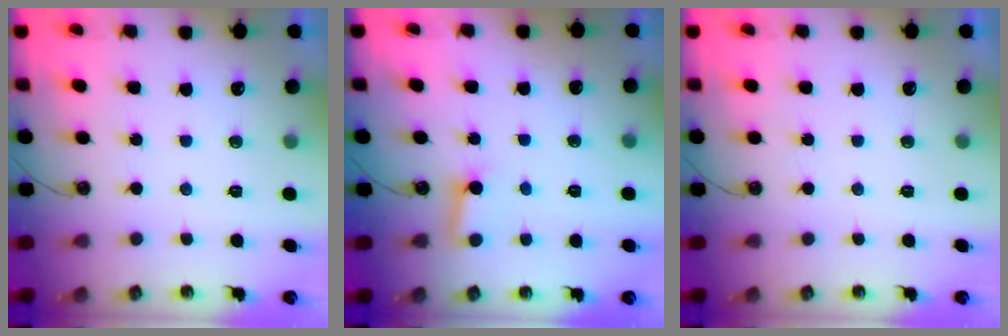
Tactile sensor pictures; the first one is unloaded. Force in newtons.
{"total": 2.9, "press": 2.9, "slide": 0.2}
{"total": 0.0}